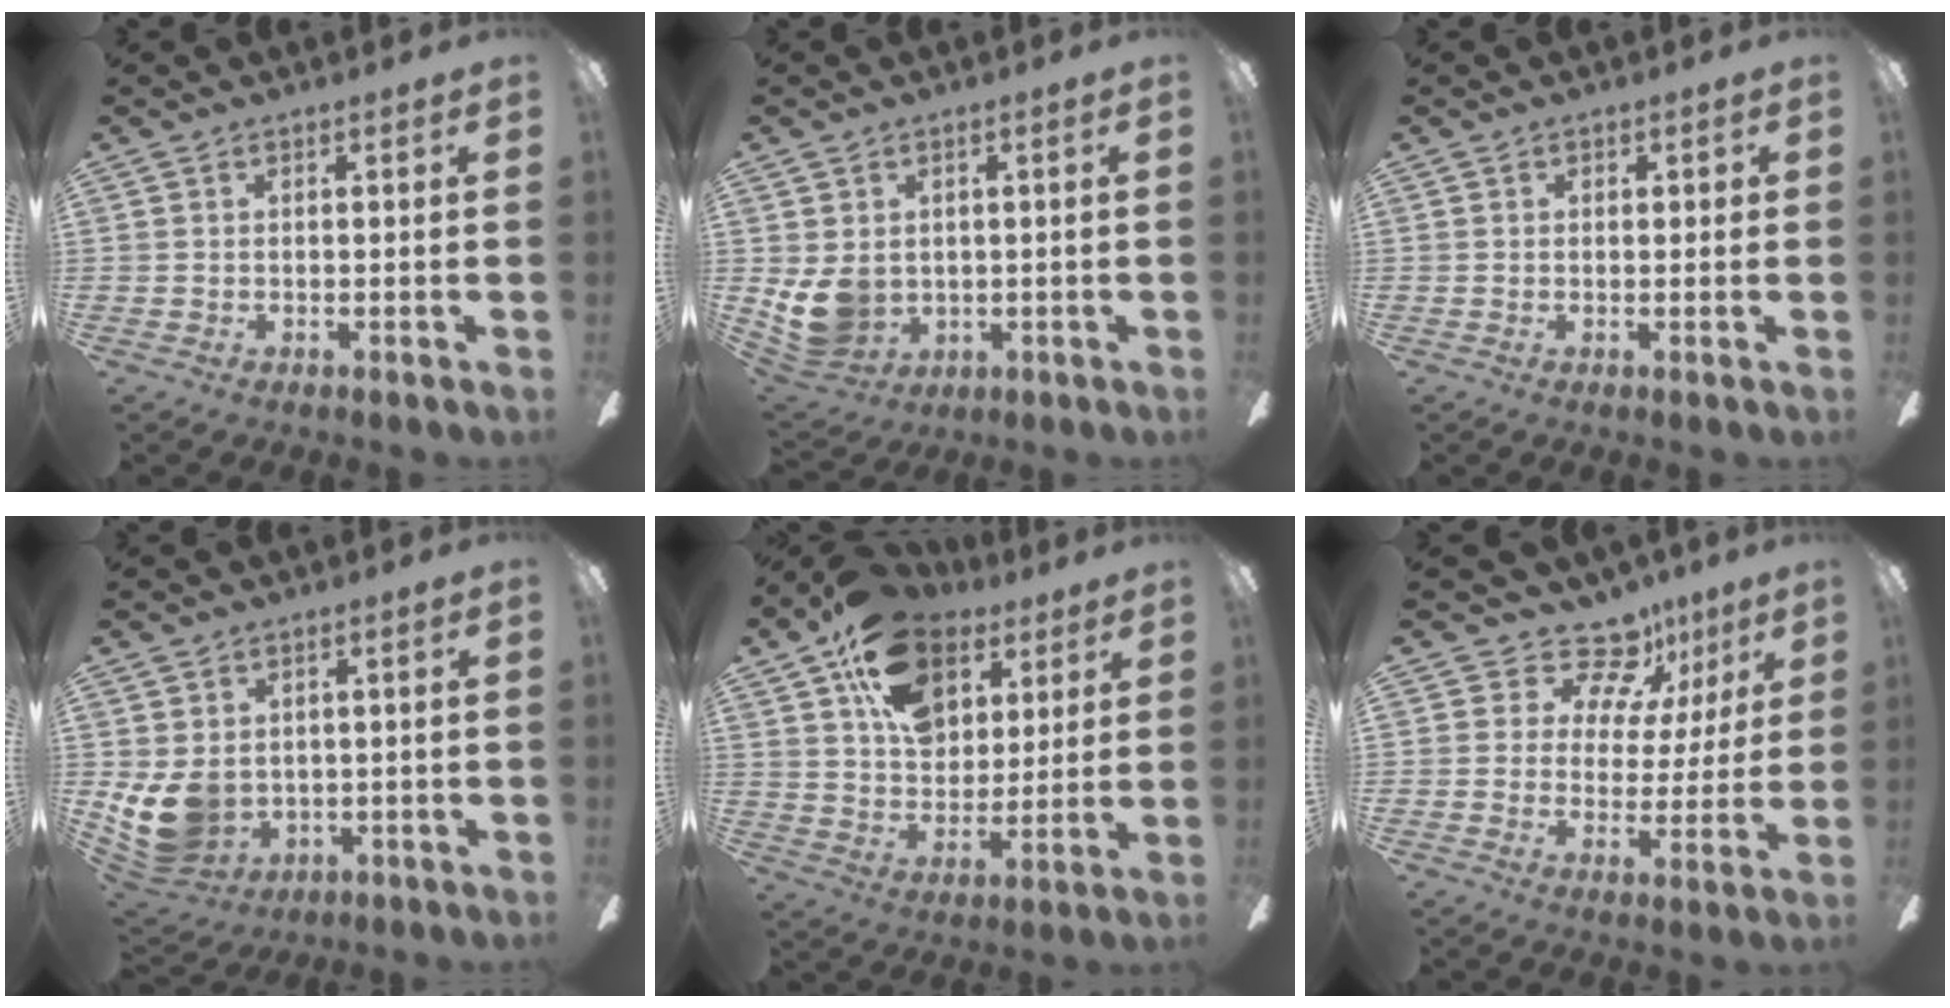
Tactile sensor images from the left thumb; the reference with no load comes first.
{"total": 8.5, "force": [0.5, 7.2, 4.5], "torque": [-0.112, -0.006, 0.012]}
{"total": 1.0, "force": [0.0, 0.8, 0.6], "torque": [-0.003, 0.003, -0.002]}
{"total": 10.5, "force": [-0.2, 8.5, 6.1], "torque": [-0.150, -0.010, -0.001]}
{"total": 17.1, "force": [9.2, 11.7, 8.4], "torque": [-0.144, -0.033, 0.173]}
{"total": 12.7, "force": [9.2, 7.8, 4.0], "torque": [-0.071, -0.061, 0.173]}